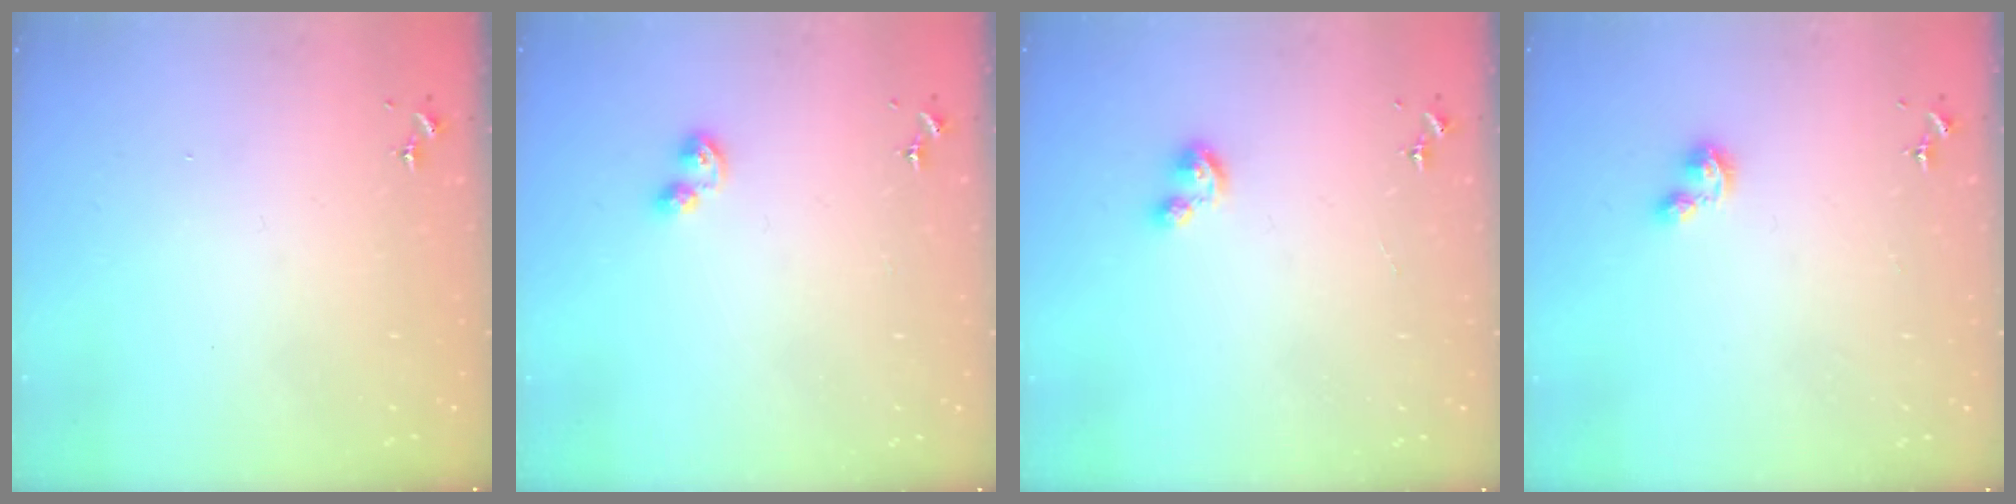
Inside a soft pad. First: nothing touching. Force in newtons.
{"total": 4.6, "press": 4.5, "slide": 0.9}
{"total": 3.9, "press": 3.9, "slide": 0.5}
{"total": 2.3, "press": 2.3, "slide": 0.4}